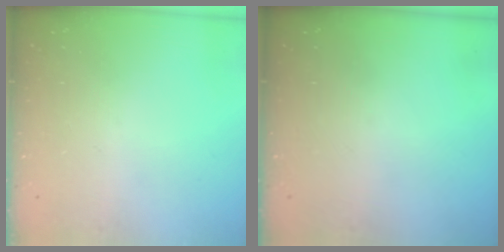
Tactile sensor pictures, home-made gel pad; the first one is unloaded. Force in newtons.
{"total": 0.0}